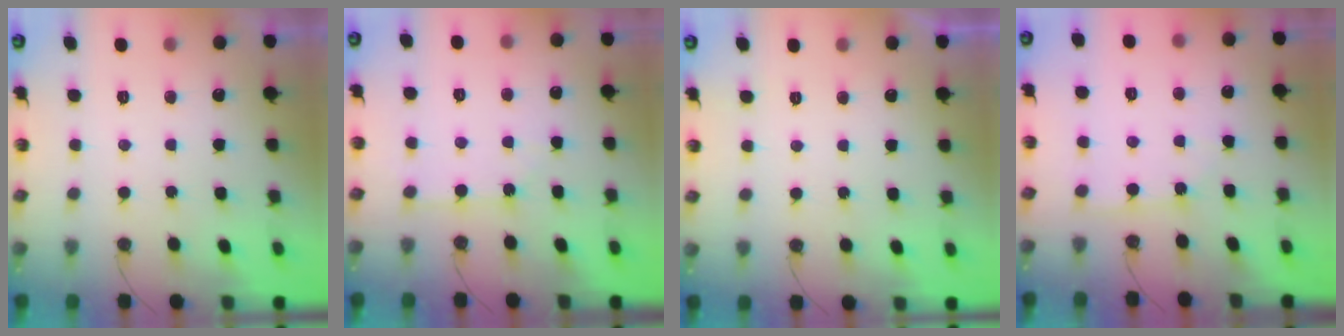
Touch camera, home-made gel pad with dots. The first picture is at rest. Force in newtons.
{"total": 2.6, "press": 2.6, "slide": 0.3}
{"total": 0.0}
{"total": 2.6, "press": 2.6, "slide": 0.3}